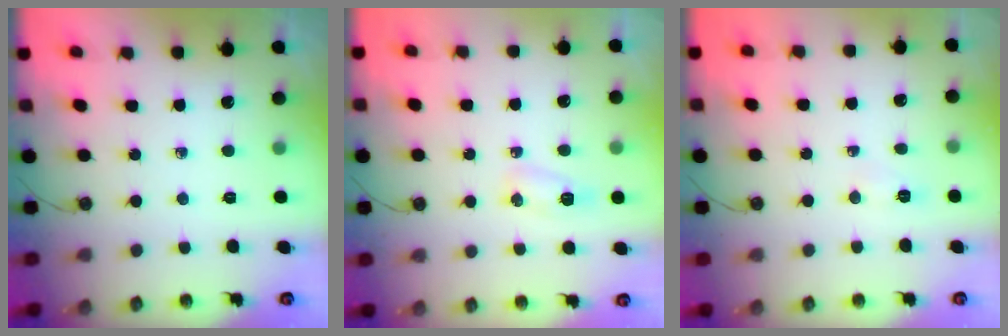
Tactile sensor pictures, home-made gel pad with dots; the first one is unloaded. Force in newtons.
{"total": 6.4, "press": 5.1, "slide": 3.9}
{"total": 3.9, "press": 3.6, "slide": 1.5}